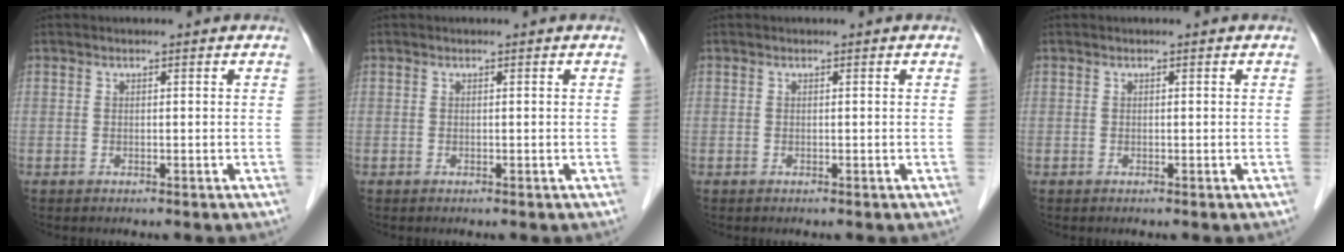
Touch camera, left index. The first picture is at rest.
{"total": 0.0}
{"total": 0.0}
{"total": 0.0}